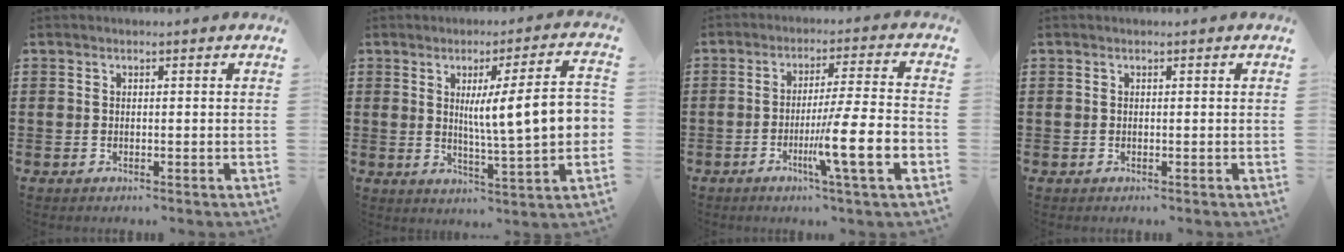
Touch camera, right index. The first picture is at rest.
{"total": 11.3, "force": [1.4, 1.3, 11.1], "torque": [-0.176, -0.008, 0.015]}
{"total": 10.9, "force": [-3.9, 0.3, 10.2], "torque": [-0.174, -0.013, -0.072]}
{"total": 0.0}